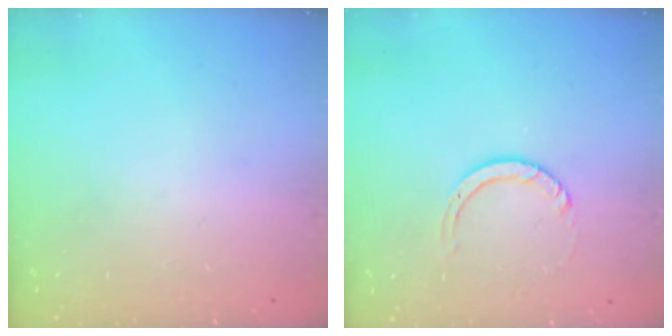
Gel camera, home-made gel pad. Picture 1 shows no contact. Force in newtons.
{"total": 3.5, "press": 3.5, "slide": 0.2}